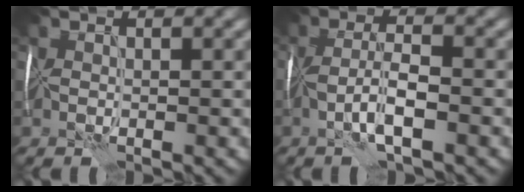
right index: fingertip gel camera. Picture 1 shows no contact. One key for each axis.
{"total": 3.4, "fx": -1.1, "fy": 0.7, "fz": 3.2, "tx": -0.064, "ty": 0.006, "tz": -0.026}